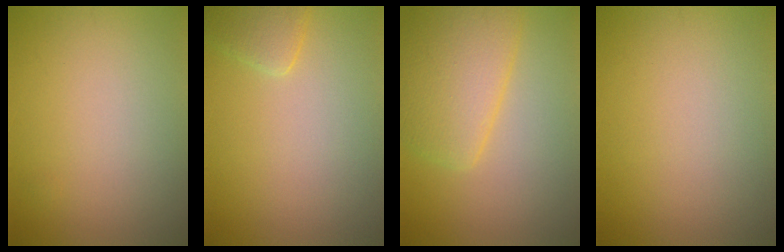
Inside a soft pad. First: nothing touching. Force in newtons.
{"total": 1.9, "press": 1.9, "slide": 0.1}
{"total": 5.5, "press": 5.5, "slide": 0.3}
{"total": 0.0}